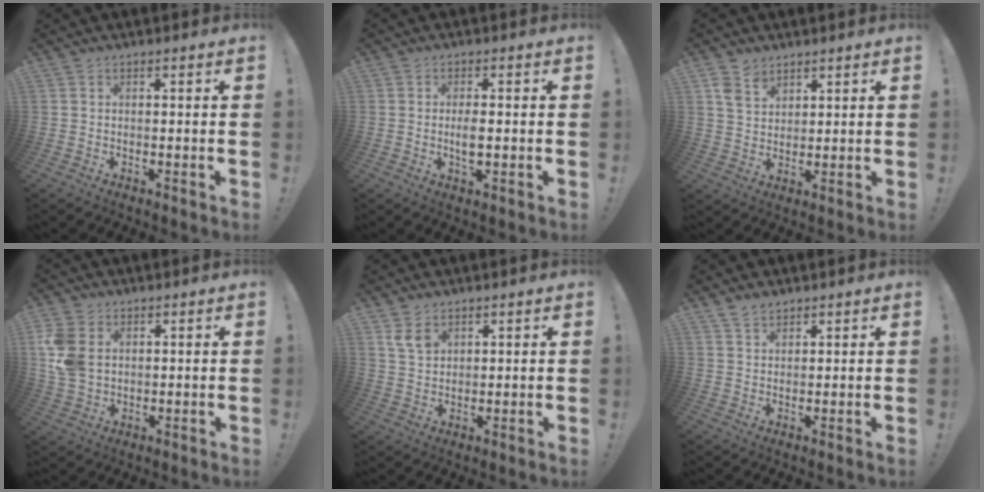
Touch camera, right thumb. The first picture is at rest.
{"total": 3.7, "force": [-0.4, 1.3, 3.4], "torque": [-0.063, -0.002, -0.010]}
{"total": 6.0, "force": [4.3, 3.6, 1.9], "torque": [-0.034, -0.020, 0.084]}
{"total": 9.8, "force": [2.5, 7.2, 6.1], "torque": [-0.132, 0.001, 0.052]}
{"total": 5.2, "force": [3.2, 3.3, 2.4], "torque": [-0.038, -0.014, 0.060]}
{"total": 3.2, "force": [2.7, 1.5, 1.0], "torque": [-0.009, -0.018, 0.048]}